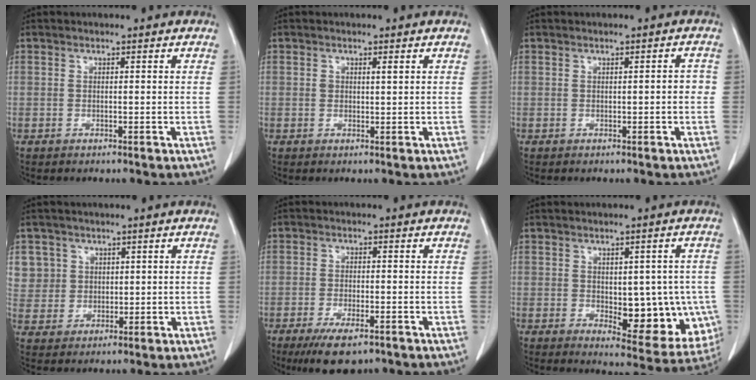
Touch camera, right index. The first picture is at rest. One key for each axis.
{"total": 0.9, "fx": 0.5, "fy": 0.4, "fz": 0.6, "tx": -0.014, "ty": 0.004, "tz": 0.011}
{"total": 1.5, "fx": -0.2, "fy": 0.5, "fz": 1.3, "tx": -0.012, "ty": 0.004, "tz": -0.003}
{"total": 6.3, "fx": 2.7, "fy": 5.7, "fz": 0.0, "tx": 0.008, "ty": 0.010, "tz": 0.062}
{"total": 6.9, "fx": -4.6, "fy": 2.1, "fz": 4.7, "tx": -0.081, "ty": -0.012, "tz": -0.071}
{"total": 14.4, "fx": -2.3, "fy": 6.0, "fz": 12.9, "tx": -0.128, "ty": 0.004, "tz": -0.007}